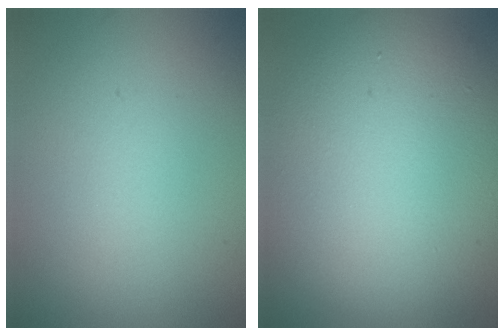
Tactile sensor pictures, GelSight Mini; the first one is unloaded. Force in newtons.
{"total": 13.4, "press": 13.4, "slide": 1.0}